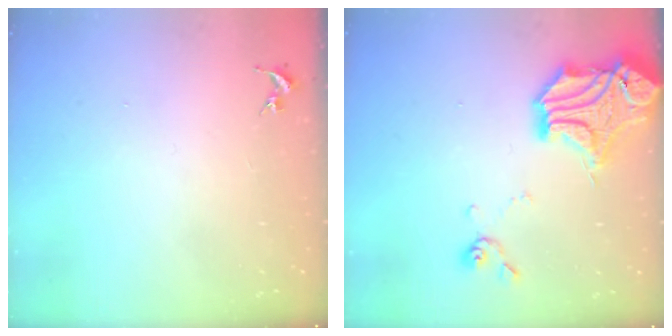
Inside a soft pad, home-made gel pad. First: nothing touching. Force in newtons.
{"total": 20.2, "press": 20.0, "slide": 2.5}